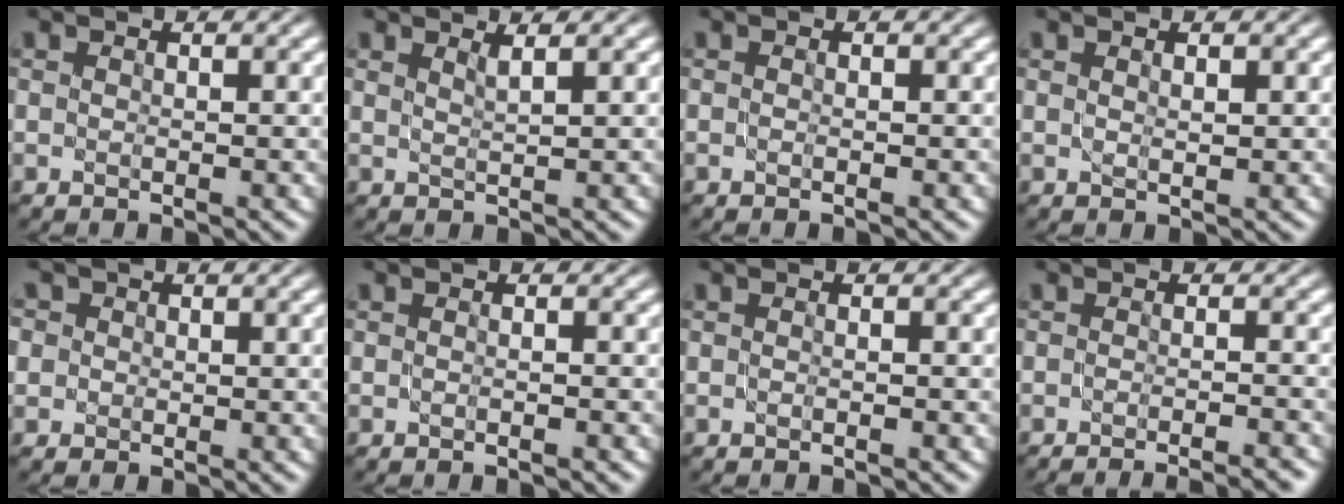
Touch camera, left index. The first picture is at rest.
{"total": 1.3, "force": [0.8, 0.4, 1.0], "torque": [-0.005, 0.002, 0.010]}
{"total": 0.8, "force": [-0.2, 0.3, 0.7], "torque": [-0.004, -0.004, -0.008]}
{"total": 0.9, "force": [0.4, 0.3, 0.8], "torque": [-0.015, -0.002, 0.007]}
{"total": 3.1, "force": [1.2, 2.6, 1.2], "torque": [-0.013, 0.018, 0.000]}
{"total": 1.6, "force": [-0.1, 0.8, 1.4], "torque": [0.006, -0.008, -0.017]}
{"total": 1.1, "force": [-0.3, 0.5, 1.0], "torque": [0.000, -0.004, -0.014]}
{"total": 5.4, "force": [-4.2, 1.3, 3.1], "torque": [-0.024, 0.002, -0.044]}